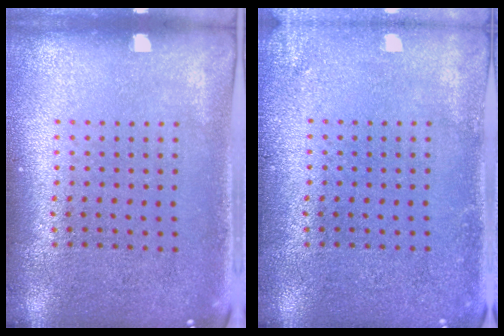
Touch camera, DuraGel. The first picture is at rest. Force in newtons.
{"total": 1.2, "press": 1.2, "slide": 0.0}